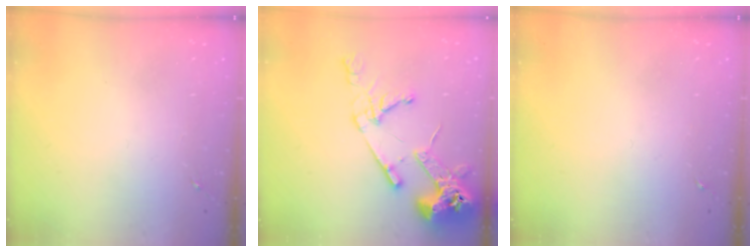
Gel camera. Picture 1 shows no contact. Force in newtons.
{"total": 16.6, "press": 16.5, "slide": 2.0}
{"total": 0.0}